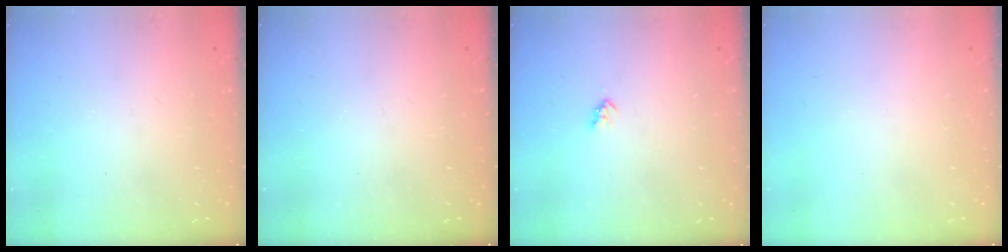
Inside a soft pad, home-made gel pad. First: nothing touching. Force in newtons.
{"total": 0.0}
{"total": 2.2, "press": 2.1, "slide": 0.4}
{"total": 0.0}